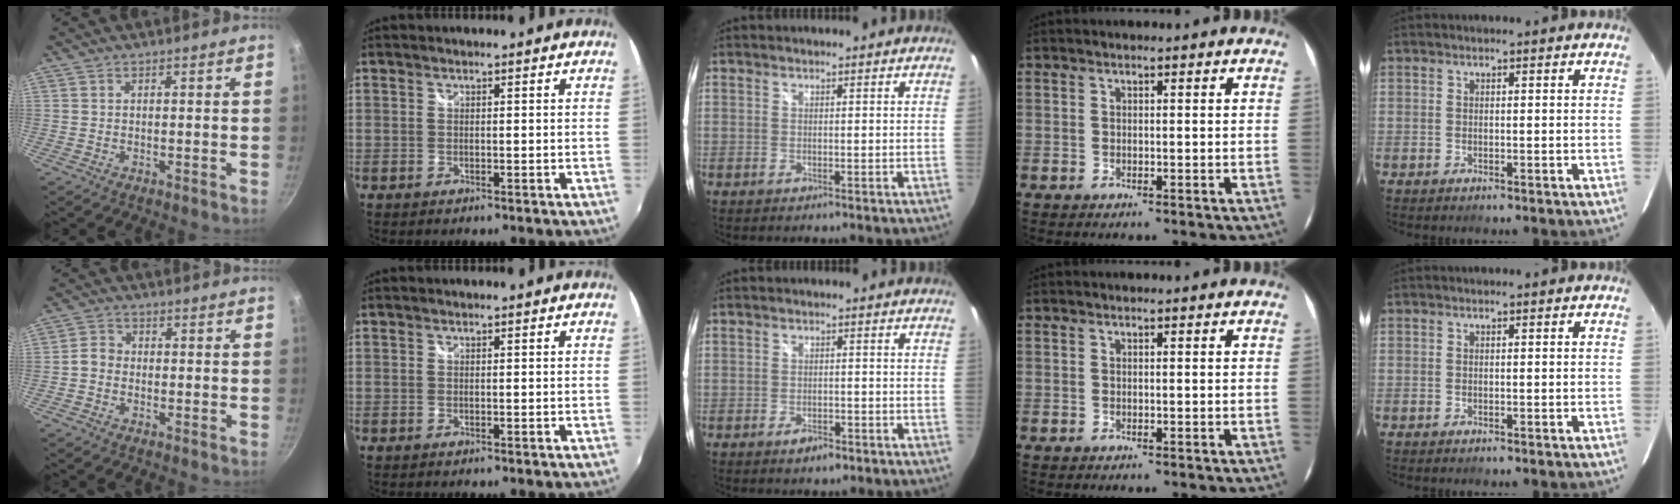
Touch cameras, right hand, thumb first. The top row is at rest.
{"thumb": {"total": 3.0, "force": [-0.9, 2.5, 1.4], "torque": [-0.020, 0.016, -0.028]}, "middle": {"total": 2.8, "force": [-1.8, 1.4, 1.6], "torque": [-0.033, -0.004, -0.028]}}